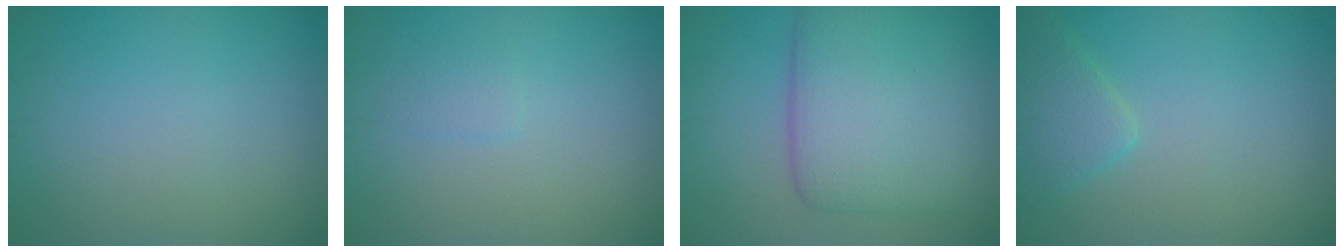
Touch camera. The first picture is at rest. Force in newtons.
{"total": 0.9, "press": 0.9, "slide": 0.1}
{"total": 9.0, "press": 9.0, "slide": 0.4}
{"total": 2.8, "press": 2.8, "slide": 0.2}